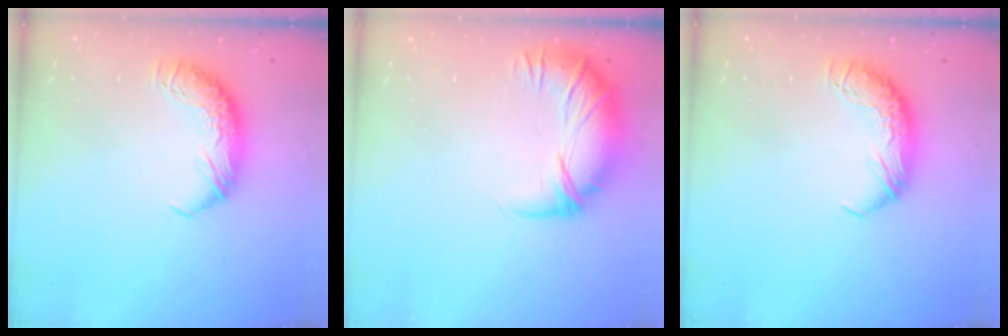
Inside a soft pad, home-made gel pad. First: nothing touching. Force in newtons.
{"total": 2.8, "press": 1.2, "slide": 2.6}
{"total": 0.0}